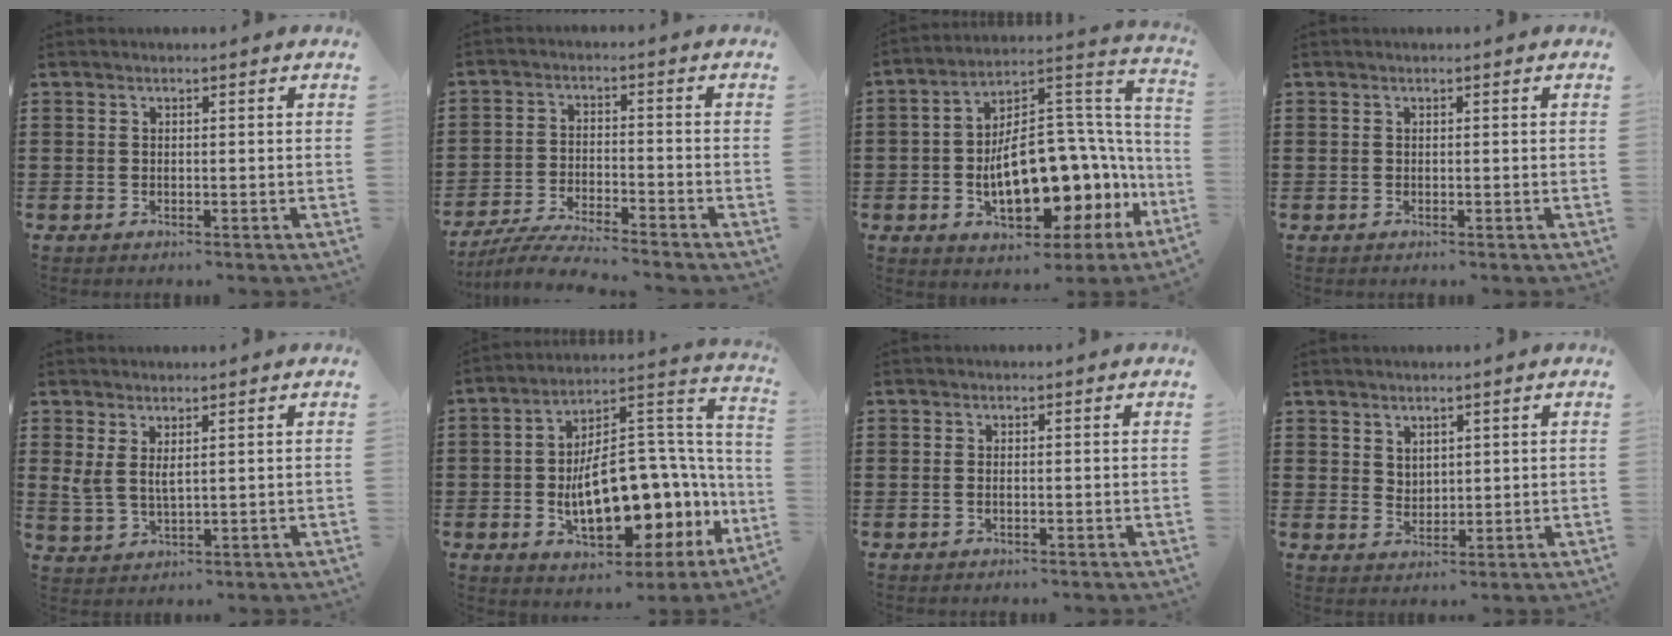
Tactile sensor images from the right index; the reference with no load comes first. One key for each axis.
{"total": 5.3, "fx": -5.0, "fy": -0.1, "fz": 1.5, "tx": -0.039, "ty": -0.011, "tz": -0.101}
{"total": 14.9, "fx": -3.8, "fy": 8.2, "fz": 11.8, "tx": -0.186, "ty": -0.024, "tz": -0.065}
{"total": 0.0}
{"total": 3.4, "fx": 1.8, "fy": 1.3, "fz": 2.6, "tx": -0.070, "ty": -0.002, "tz": 0.028}
{"total": 14.6, "fx": -2.3, "fy": 7.9, "fz": 12.0, "tx": -0.188, "ty": -0.030, "tz": -0.037}
{"total": 0.6, "fx": -0.1, "fy": 0.2, "fz": 0.6, "tx": -0.013, "ty": -0.002, "tz": -0.002}
{"total": 2.6, "fx": 2.1, "fy": 1.5, "fz": 0.2, "tx": -0.010, "ty": 0.005, "tz": 0.041}